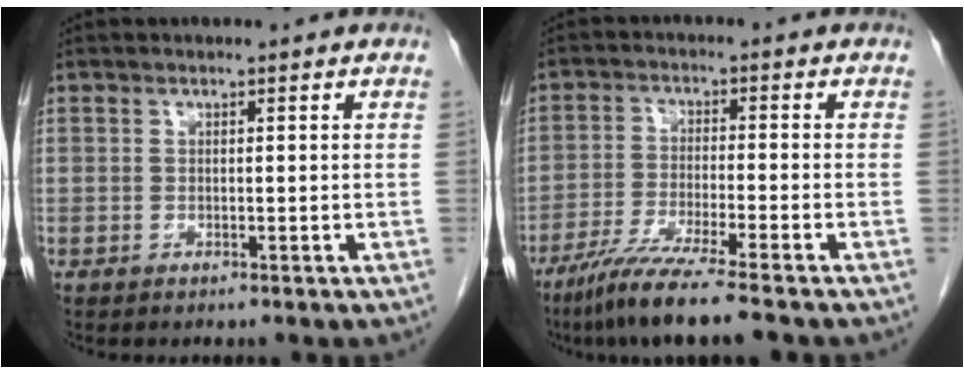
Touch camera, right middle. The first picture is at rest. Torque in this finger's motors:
{"motor_torque": [1.26, -0.88, 0.40, 0.14]}